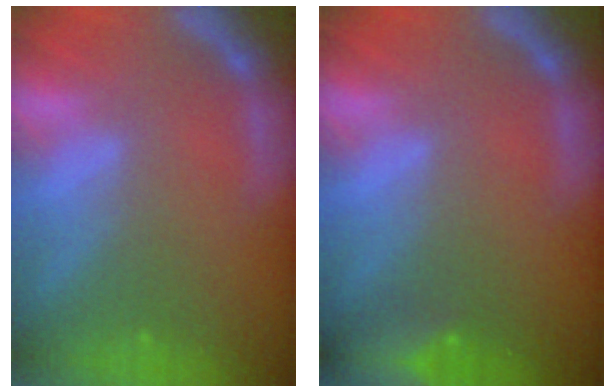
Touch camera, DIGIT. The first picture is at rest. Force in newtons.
{"total": 8.5}